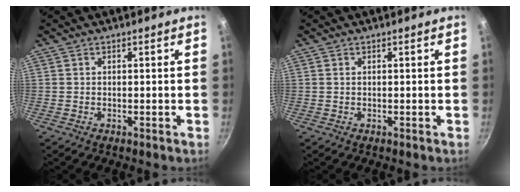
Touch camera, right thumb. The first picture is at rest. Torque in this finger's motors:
{"motor_torque": [0.21, 0.04, 0.06, -0.33, -0.02]}